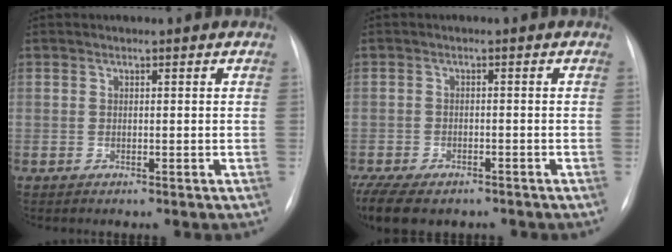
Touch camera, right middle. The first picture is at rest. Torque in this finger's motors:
{"motor_torque": [0.78, -0.82, 0.12, 0.05]}